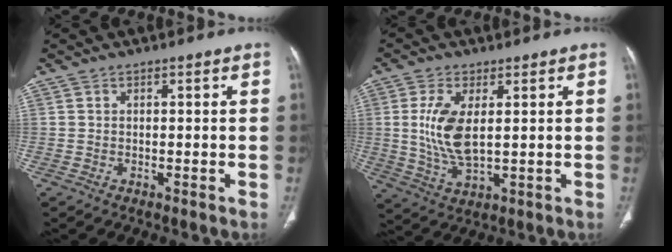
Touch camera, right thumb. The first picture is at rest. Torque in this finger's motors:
{"motor_torque": [-0.45, 1.03, 0.64, 0.56, 0.15]}